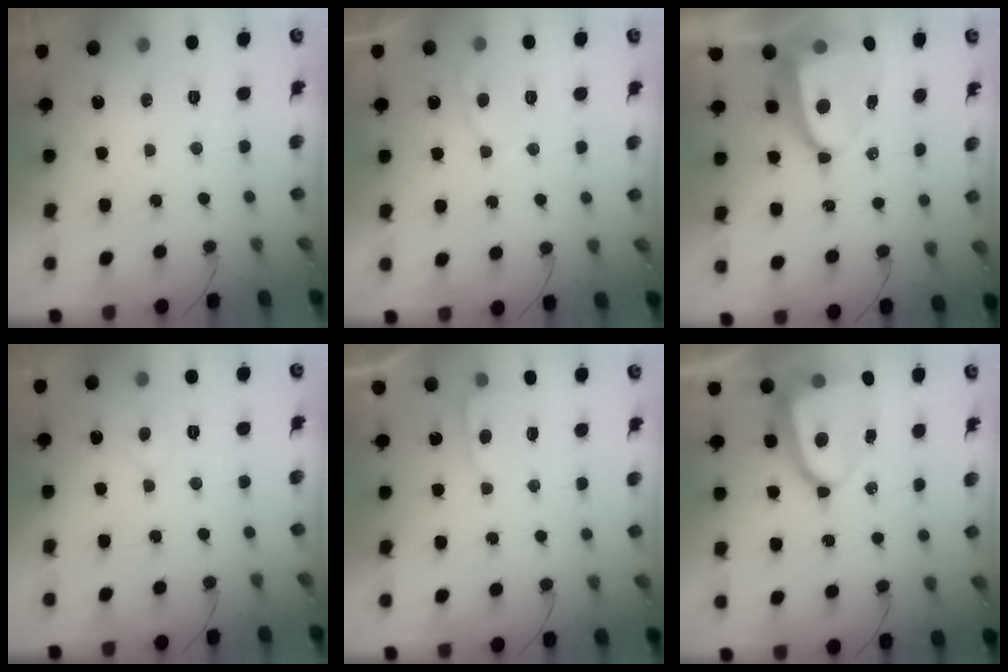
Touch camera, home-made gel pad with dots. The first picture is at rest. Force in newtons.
{"total": 3.7, "press": 3.7, "slide": 0.4}
{"total": 7.9, "press": 7.8, "slide": 1.1}
{"total": 4.2, "press": 4.2, "slide": 0.4}
{"total": 2.8, "press": 2.8, "slide": 0.4}
{"total": 11.4, "press": 11.3, "slide": 1.5}